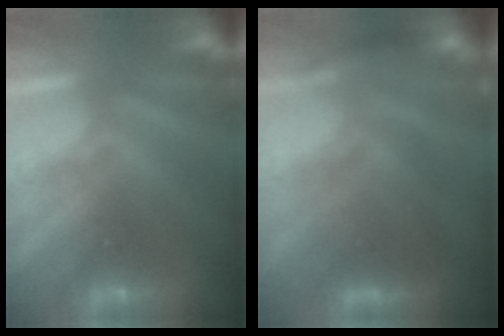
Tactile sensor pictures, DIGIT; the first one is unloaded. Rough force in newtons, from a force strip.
{"total": 2.6}